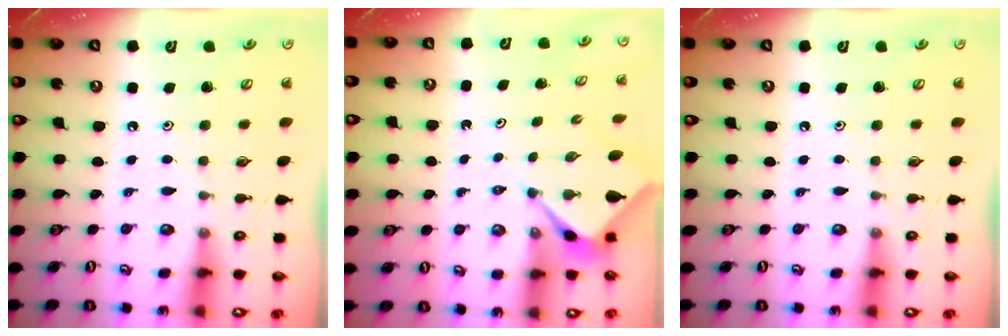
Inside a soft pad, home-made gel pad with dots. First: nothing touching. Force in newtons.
{"total": 2.5, "press": 2.4, "slide": 0.3}
{"total": 0.0}